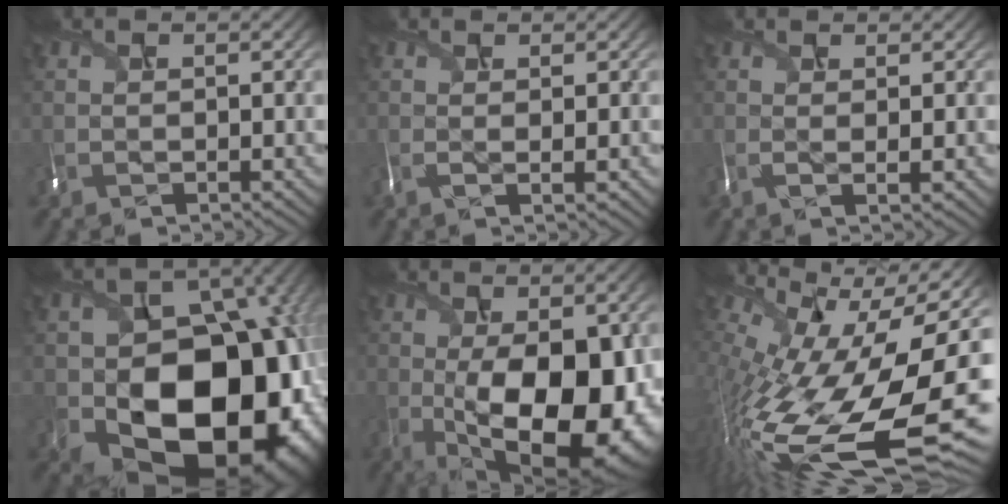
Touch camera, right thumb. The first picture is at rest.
{"total": 1.3, "force": [0.3, 0.1, 1.3], "torque": [-0.017, 0.004, 0.006]}
{"total": 1.7, "force": [0.5, 0.2, 1.6], "torque": [-0.021, 0.009, 0.005]}
{"total": 20.2, "force": [-5.2, 14.5, 13.0], "torque": [-0.177, -0.054, -0.036]}
{"total": 18.5, "force": [-3.5, 8.6, 16.0], "torque": [-0.236, -0.022, -0.039]}
{"total": 20.0, "force": [-3.5, 9.6, 17.2], "torque": [-0.300, -0.030, -0.046]}